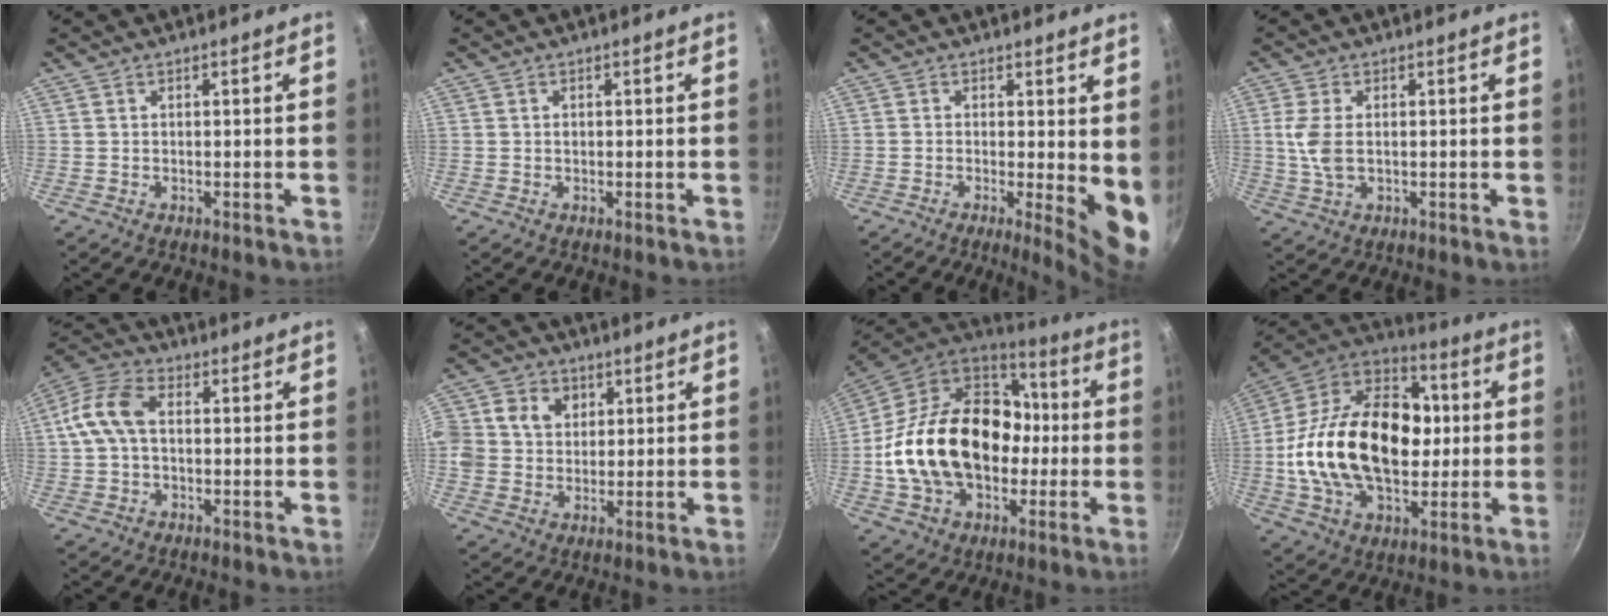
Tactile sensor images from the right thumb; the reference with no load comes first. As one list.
[{"total": 0.5, "force": [0.1, 0.5, 0.2], "torque": [-0.001, 0.001, 0.001]}, {"total": 7.4, "force": [-0.2, 2.2, 7.1], "torque": [-0.090, -0.016, -0.001]}, {"total": 5.6, "force": [0.3, 3.0, 4.7], "torque": [-0.103, 0.000, 0.006]}, {"total": 9.6, "force": [0.6, 6.4, 7.1], "torque": [-0.138, 0.027, -0.003]}, {"total": 13.2, "force": [3.1, 11.6, 5.4], "torque": [-0.119, 0.022, 0.046]}, {"total": 27.9, "force": [-1.7, 19.7, 19.7], "torque": [-0.328, 0.052, -0.020]}, {"total": 29.7, "force": [0.4, 19.4, 22.5], "torque": [-0.375, 0.034, -0.004]}]